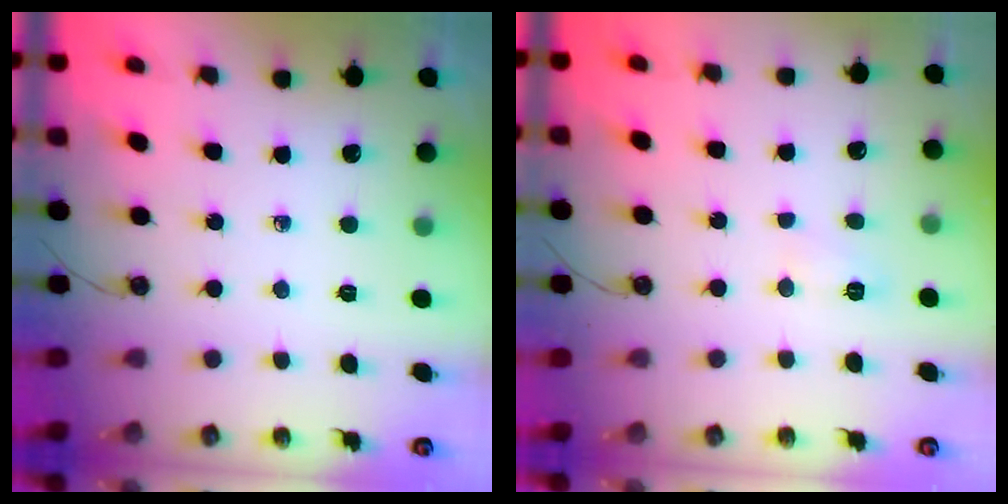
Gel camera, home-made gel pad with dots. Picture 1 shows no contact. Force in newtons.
{"total": 4.9, "press": 4.9, "slide": 0.7}